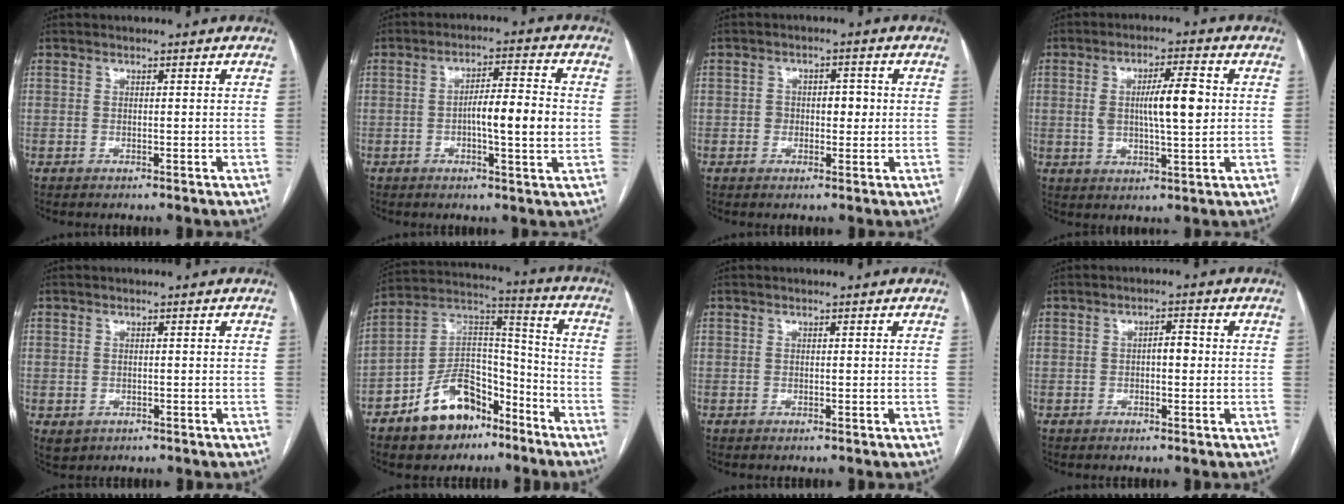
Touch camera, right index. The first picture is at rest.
{"total": 8.2, "force": [-0.7, 1.0, 8.2], "torque": [-0.131, 0.009, -0.014]}
{"total": 3.9, "force": [0.0, 2.5, 2.9], "torque": [-0.040, 0.015, 0.003]}
{"total": 8.6, "force": [1.1, 1.8, 8.3], "torque": [-0.144, 0.010, 0.020]}
{"total": 1.8, "force": [-0.5, 1.6, 0.6], "torque": [-0.009, -0.001, 0.006]}
{"total": 14.3, "force": [-8.9, 8.0, 7.8], "torque": [-0.143, 0.034, -0.151]}
{"total": 0.0}
{"total": 2.3, "force": [-0.2, 0.9, 2.1], "torque": [-0.028, 0.008, -0.004]}